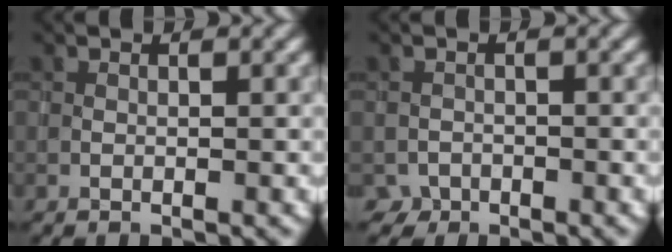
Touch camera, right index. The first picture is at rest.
{"total": 1.7, "force": [-1.4, 1.0, -0.2], "torque": [0.009, 0.005, -0.021]}